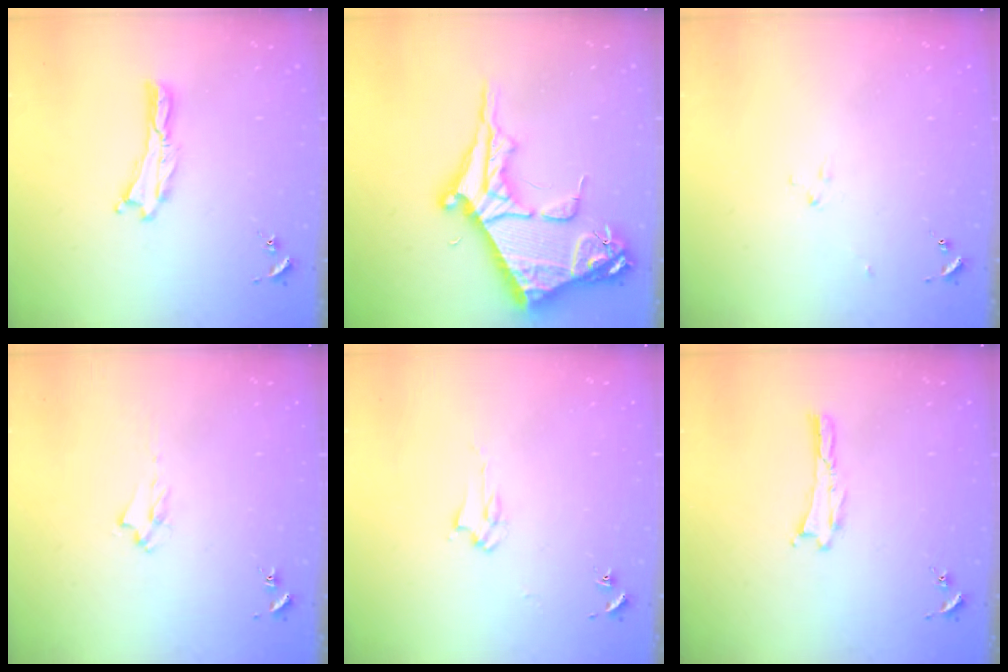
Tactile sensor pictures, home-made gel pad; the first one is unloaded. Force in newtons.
{"total": 11.6, "press": 11.5, "slide": 1.1}
{"total": 2.9, "press": 2.9, "slide": 0.3}
{"total": 1.7, "press": 1.6, "slide": 0.3}
{"total": 2.8, "press": 2.8, "slide": 0.4}
{"total": 0.0}